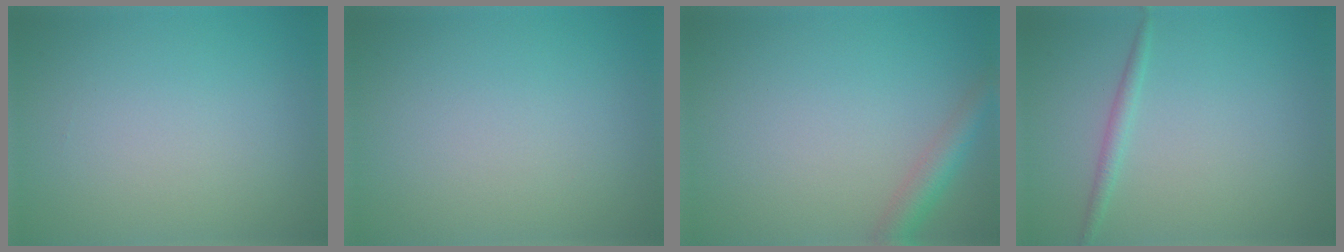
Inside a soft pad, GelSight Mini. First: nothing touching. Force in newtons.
{"total": 0.0}
{"total": 2.8, "press": 2.8, "slide": 0.1}
{"total": 1.2, "press": 1.2, "slide": 0.1}